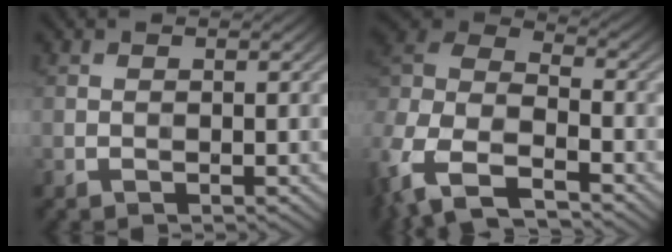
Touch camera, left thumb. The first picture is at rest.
{"total": 13.7, "force": [-7.1, 7.6, 8.9], "torque": [-0.239, -0.017, -0.132]}